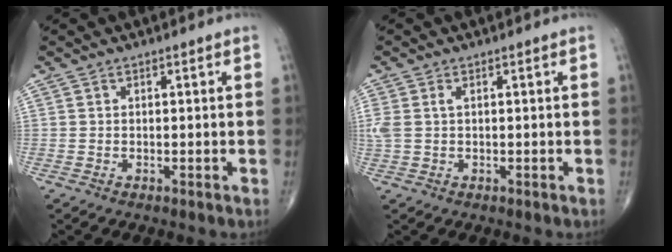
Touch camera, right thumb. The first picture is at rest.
{"total": 3.9, "force": [0.7, 2.3, 3.0], "torque": [-0.098, 0.019, 0.020]}